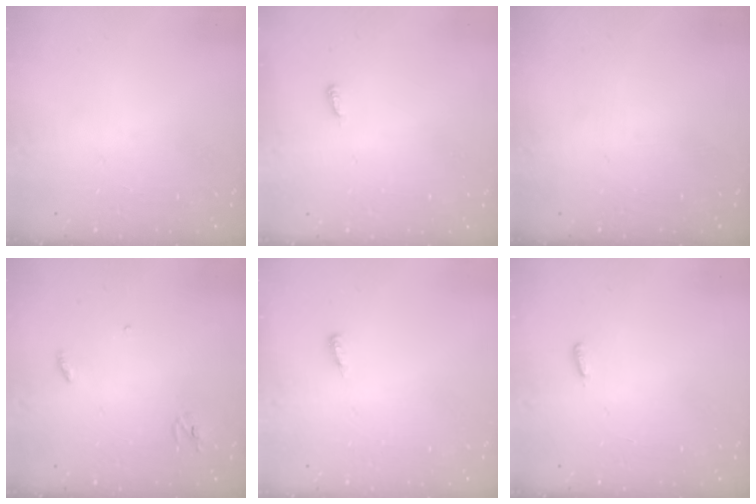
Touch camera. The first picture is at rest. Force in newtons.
{"total": 2.9, "press": 2.9, "slide": 0.3}
{"total": 0.0}
{"total": 2.9, "press": 2.9, "slide": 0.2}
{"total": 3.8, "press": 3.8, "slide": 0.4}
{"total": 2.7, "press": 2.6, "slide": 0.9}